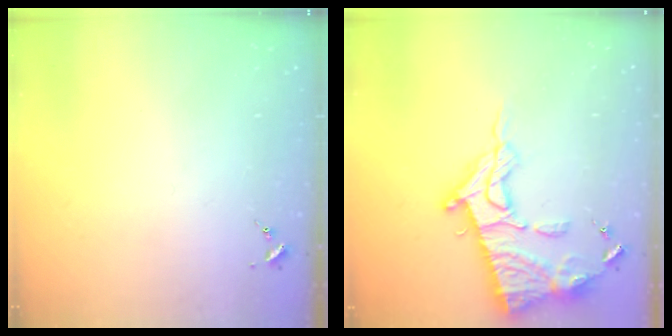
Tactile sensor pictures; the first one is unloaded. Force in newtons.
{"total": 16.5, "press": 16.4, "slide": 1.4}